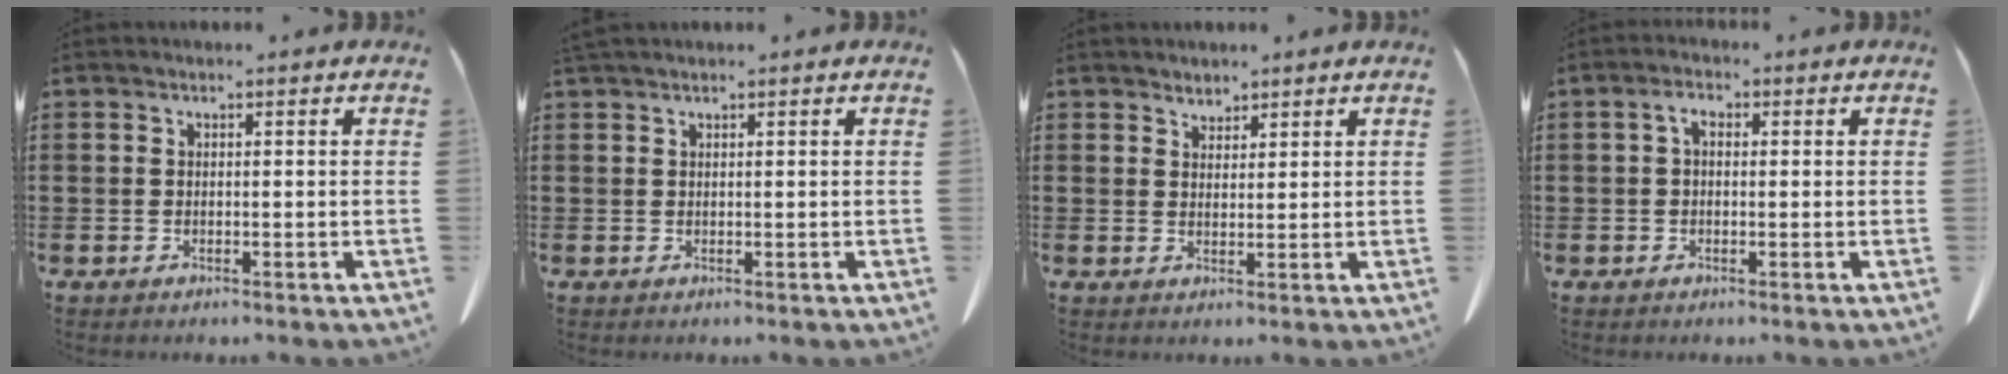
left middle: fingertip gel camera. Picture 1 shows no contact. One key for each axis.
{"total": 0.7, "fx": 0.7, "fy": 0.0, "fz": 0.3, "tx": -0.008, "ty": -0.002, "tz": 0.014}
{"total": 1.9, "fx": 1.8, "fy": 0.7, "fz": -0.1, "tx": -0.002, "ty": 0.001, "tz": 0.036}
{"total": 2.5, "fx": 0.1, "fy": 1.3, "fz": 2.1, "tx": -0.044, "ty": 0.008, "tz": 0.001}